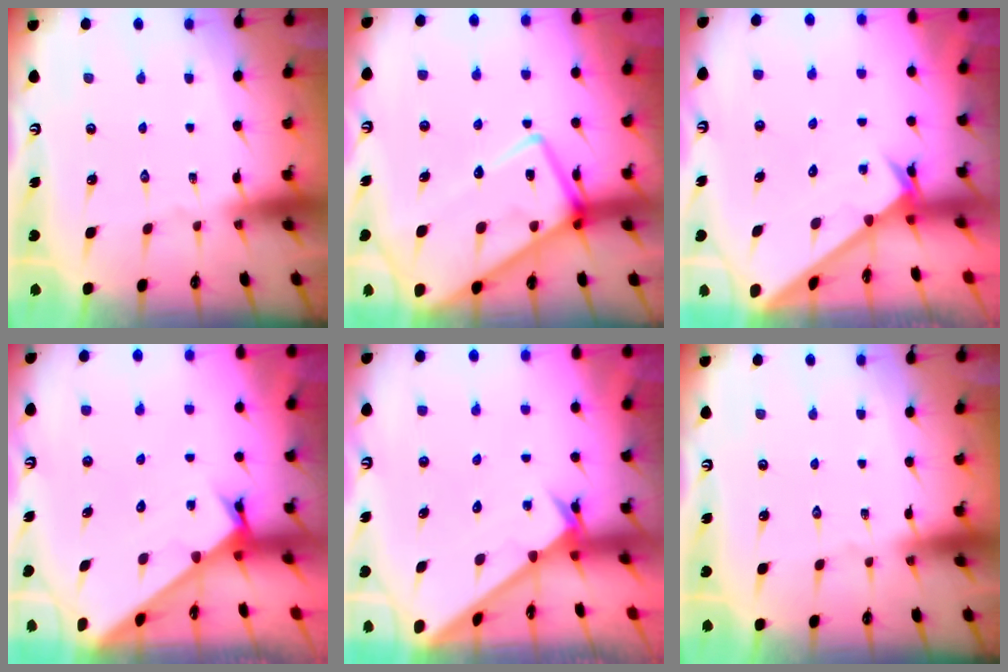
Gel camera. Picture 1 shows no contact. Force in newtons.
{"total": 17.4, "press": 17.3, "slide": 2.0}
{"total": 2.2, "press": 2.2, "slide": 0.2}
{"total": 2.3, "press": 2.3, "slide": 0.2}
{"total": 2.5, "press": 2.5, "slide": 0.2}
{"total": 0.0}